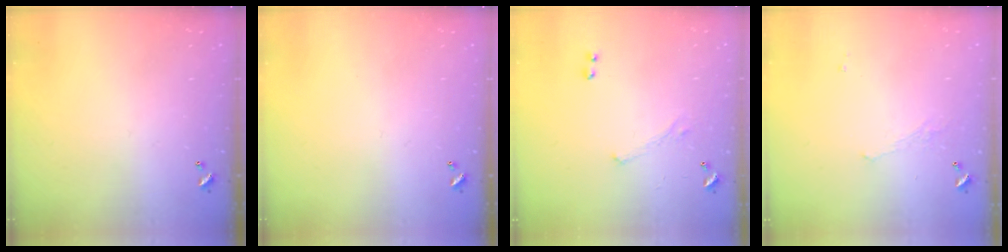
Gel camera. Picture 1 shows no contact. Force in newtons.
{"total": 0.0}
{"total": 1.6, "press": 1.5, "slide": 0.6}
{"total": 1.1, "press": 0.8, "slide": 0.7}